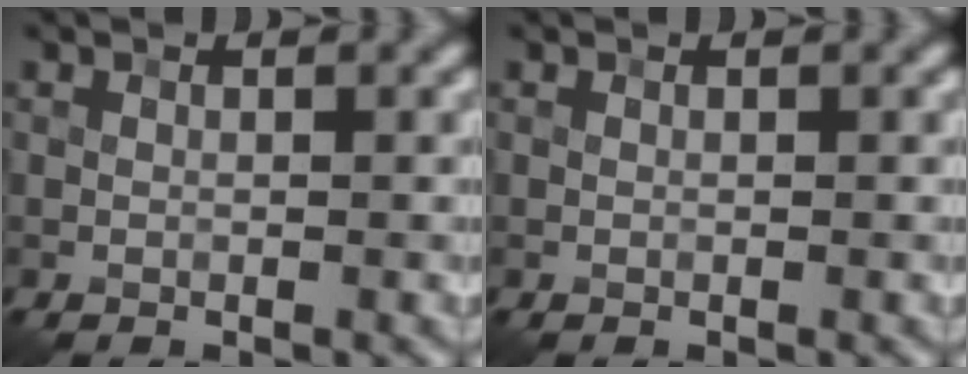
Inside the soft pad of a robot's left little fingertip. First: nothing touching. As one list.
[{"total": 0.0}]